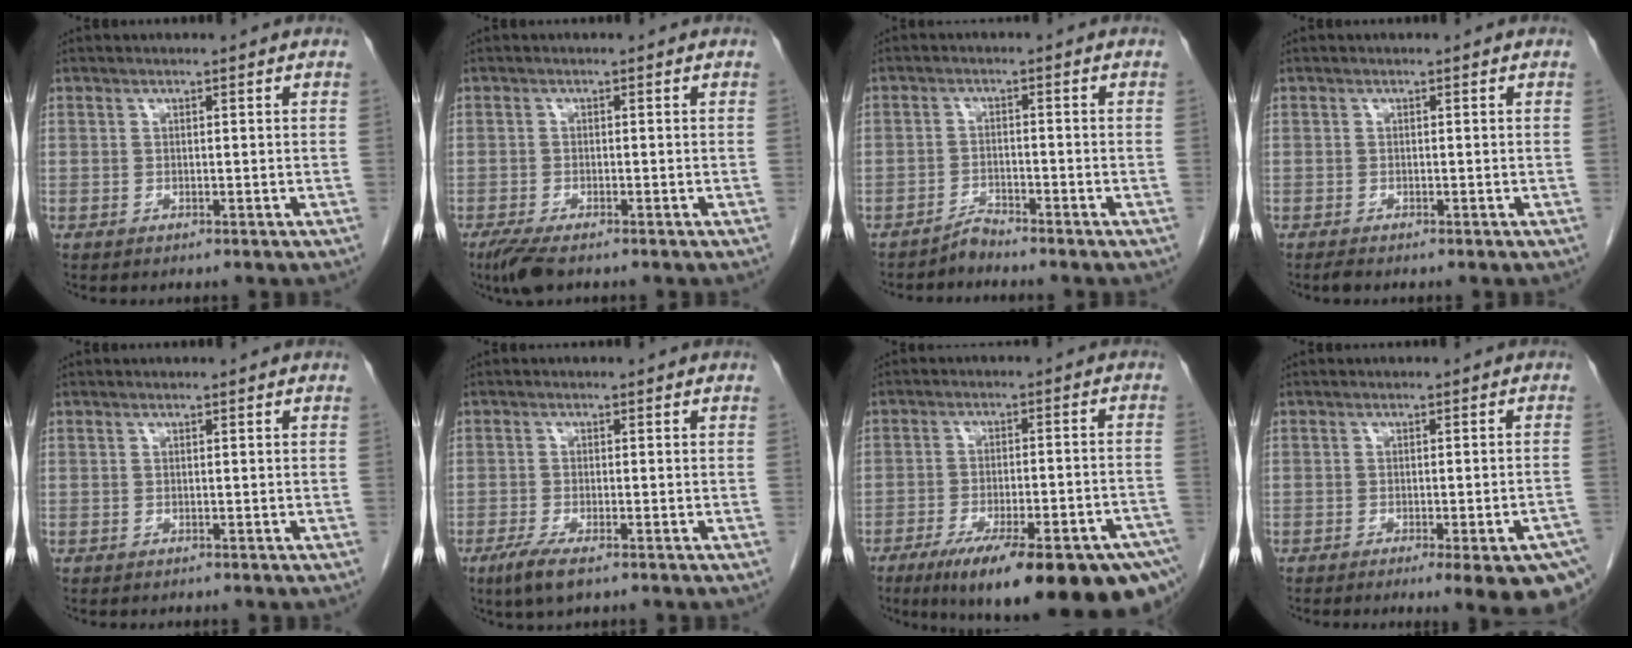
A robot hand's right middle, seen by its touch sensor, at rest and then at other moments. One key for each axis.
{"total": 3.9, "fx": -2.8, "fy": 0.9, "fz": 2.6, "tx": -0.053, "ty": -0.011, "tz": -0.048}
{"total": 2.0, "fx": -2.0, "fy": -0.2, "fz": 0.0, "tx": 0.005, "ty": -0.006, "tz": -0.037}
{"total": 0.6, "fx": -0.6, "fy": 0.0, "fz": 0.3, "tx": -0.013, "ty": -0.003, "tz": -0.011}
{"total": 0.0}
{"total": 4.3, "fx": -2.7, "fy": 0.8, "fz": 3.3, "tx": -0.070, "ty": -0.012, "tz": -0.047}
{"total": 23.7, "fx": -16.0, "fy": 3.9, "fz": 17.0, "tx": -0.189, "ty": -0.014, "tz": -0.221}
{"total": 11.1, "fx": -7.4, "fy": 1.4, "fz": 8.2, "tx": -0.045, "ty": -0.004, "tz": -0.089}